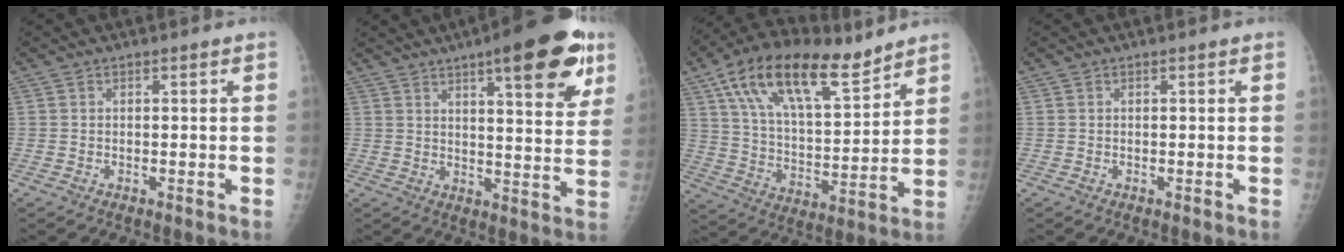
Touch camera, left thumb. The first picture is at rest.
{"total": 17.8, "force": [9.8, 4.8, 14.1], "torque": [-0.159, -0.032, 0.129]}
{"total": 20.7, "force": [12.7, 8.6, 14.0], "torque": [-0.223, -0.038, 0.228]}
{"total": 0.0}